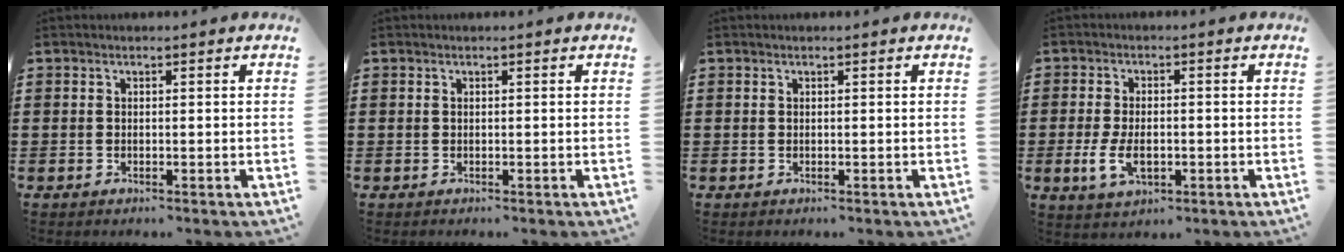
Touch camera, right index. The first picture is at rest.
{"total": 0.0}
{"total": 0.0}
{"total": 4.9, "force": [-1.1, 2.7, 4.0], "torque": [-0.093, -0.006, -0.023]}